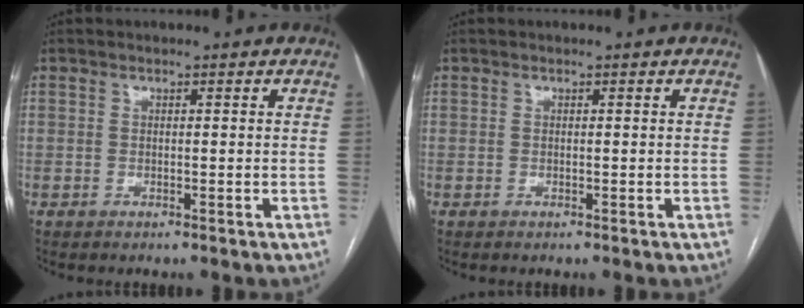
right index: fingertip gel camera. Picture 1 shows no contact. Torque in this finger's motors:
{"motor_torque": [0.00, 0.00, 0.00, 0.00]}